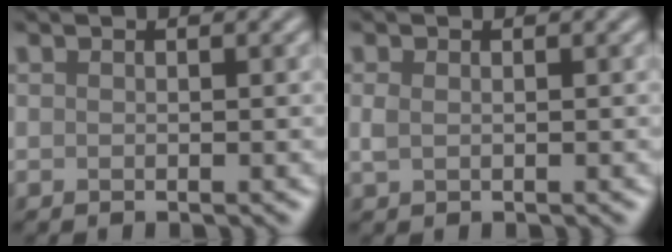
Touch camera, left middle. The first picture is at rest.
{"total": 1.0, "force": [0.1, 0.7, 0.7], "torque": [-0.019, -0.001, 0.003]}